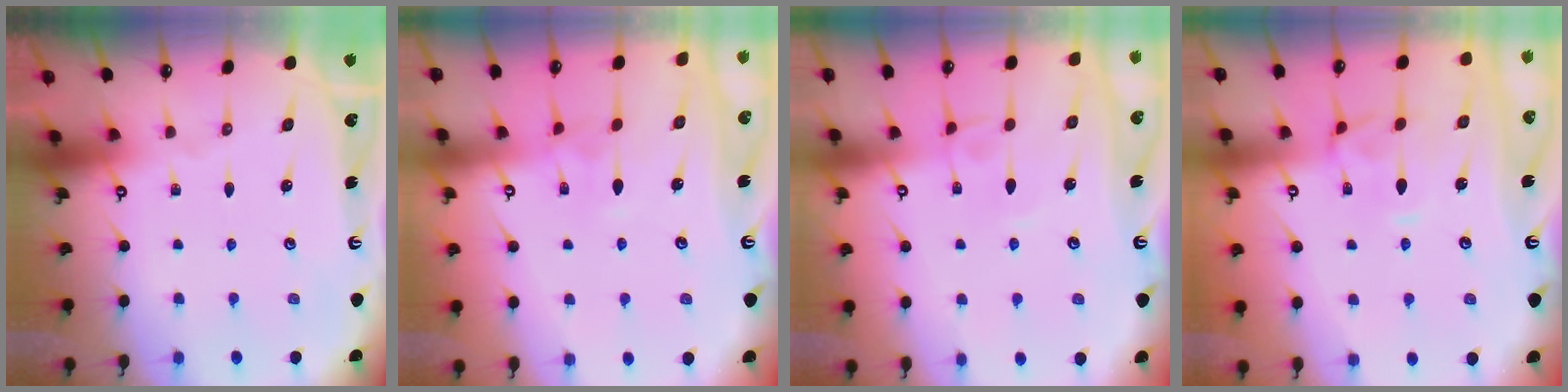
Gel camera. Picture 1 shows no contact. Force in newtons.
{"total": 2.4, "press": 2.3, "slide": 0.7}
{"total": 1.9, "press": 1.9, "slide": 0.2}
{"total": 1.6, "press": 1.4, "slide": 0.8}